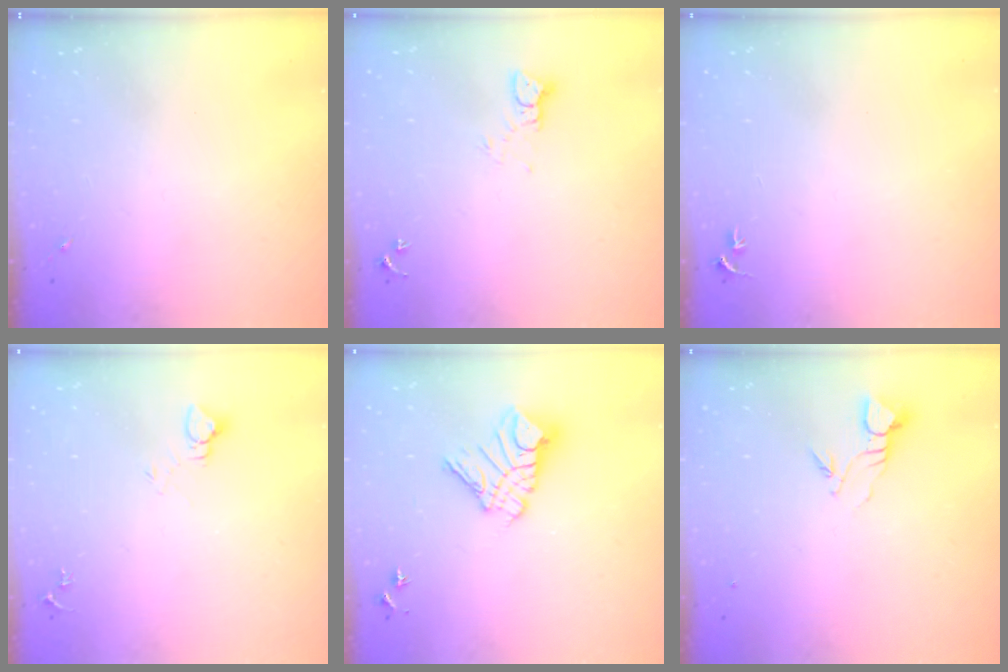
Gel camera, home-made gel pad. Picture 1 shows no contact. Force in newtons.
{"total": 3.7, "press": 3.7, "slide": 0.3}
{"total": 2.7, "press": 2.7, "slide": 0.3}
{"total": 4.0, "press": 4.0, "slide": 0.4}
{"total": 11.7, "press": 11.7, "slide": 1.2}
{"total": 3.7, "press": 3.7, "slide": 0.2}